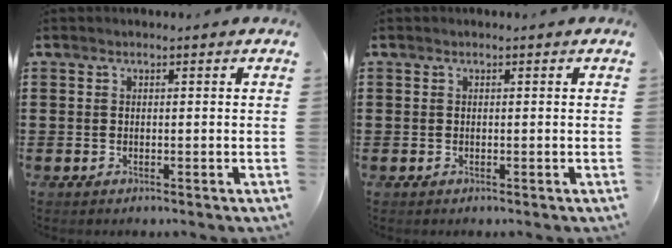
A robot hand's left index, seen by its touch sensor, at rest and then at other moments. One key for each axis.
{"total": 0.0}